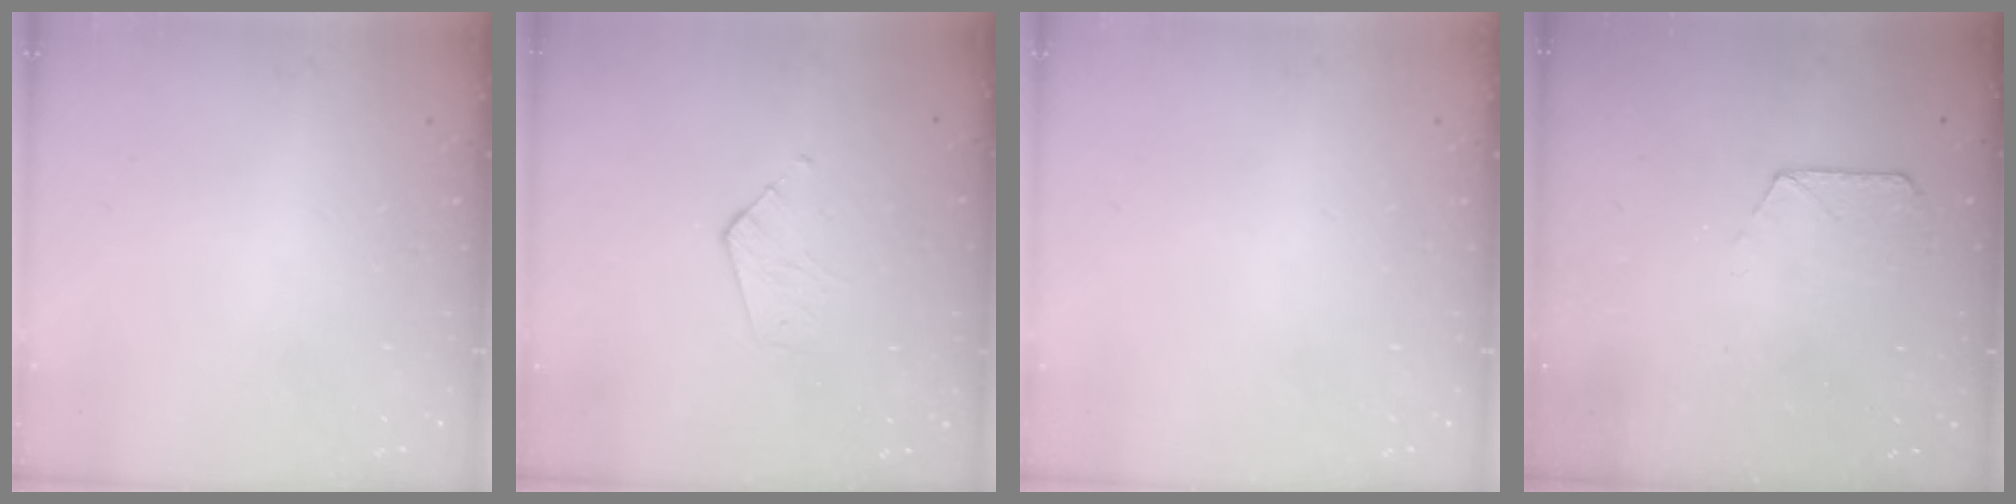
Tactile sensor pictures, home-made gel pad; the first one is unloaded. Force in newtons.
{"total": 3.7, "press": 3.7, "slide": 0.4}
{"total": 0.0}
{"total": 6.6, "press": 6.5, "slide": 0.7}